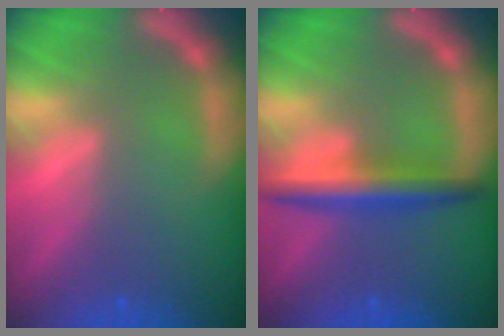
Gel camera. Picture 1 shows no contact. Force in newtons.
{"total": 4.5}